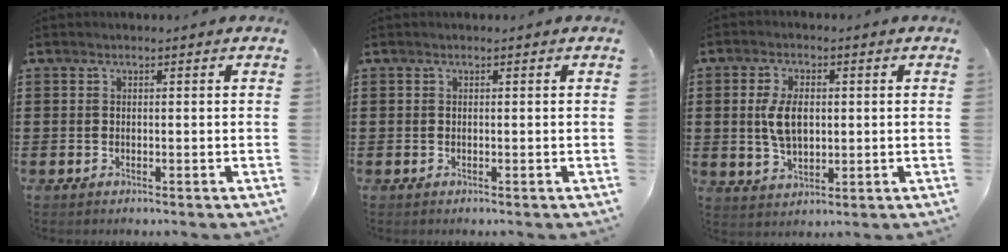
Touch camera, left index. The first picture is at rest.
{"total": 0.0}
{"total": 6.1, "force": [0.7, 3.4, 5.1], "torque": [-0.109, 0.004, 0.005]}